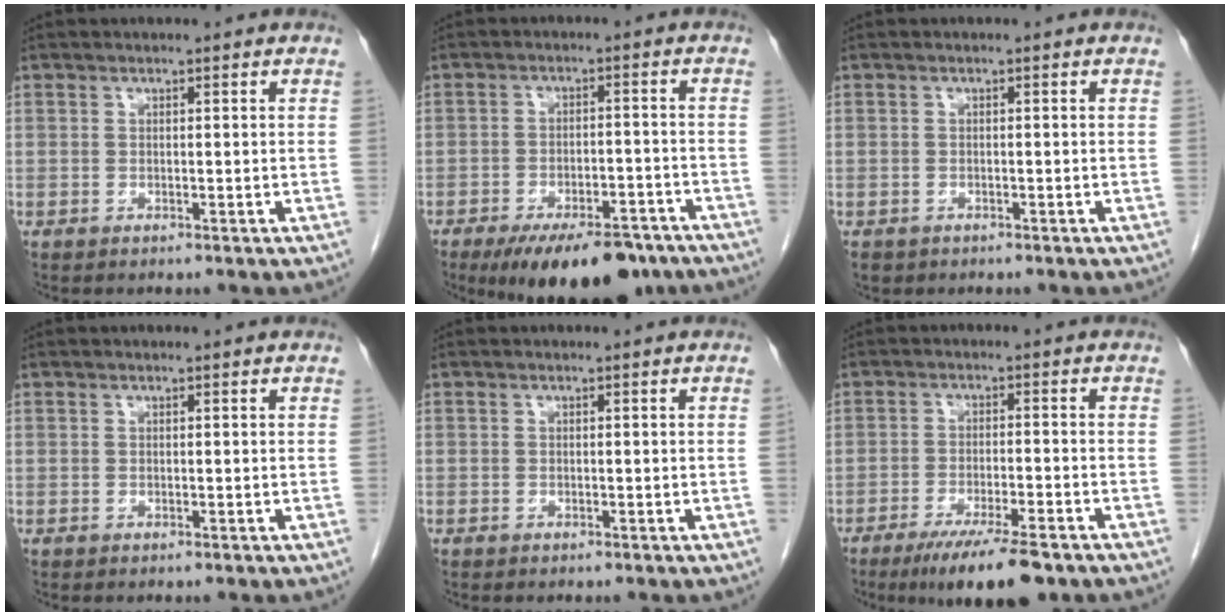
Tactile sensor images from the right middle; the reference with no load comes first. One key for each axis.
{"total": 13.7, "fx": -10.4, "fy": 4.8, "fz": 7.5, "tx": -0.093, "ty": -0.002, "tz": -0.152}
{"total": 1.6, "fx": -1.1, "fy": 1.1, "fz": 0.4, "tx": -0.012, "ty": 0.000, "tz": -0.014}
{"total": 0.0}
{"total": 0.0}
{"total": 10.1, "fx": -7.3, "fy": 1.4, "fz": 6.9, "tx": -0.106, "ty": -0.020, "tz": -0.114}